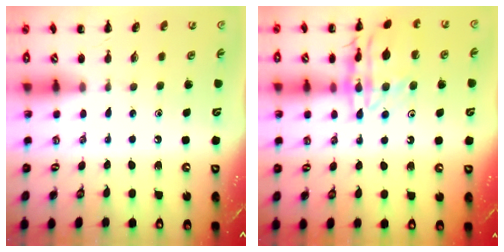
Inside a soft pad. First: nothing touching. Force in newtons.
{"total": 16.8, "press": 16.8, "slide": 1.2}